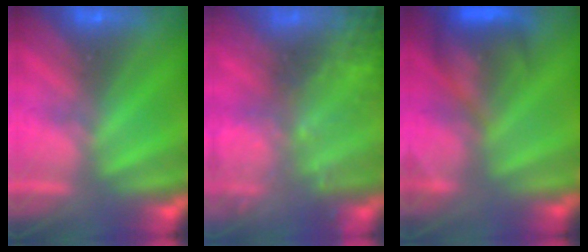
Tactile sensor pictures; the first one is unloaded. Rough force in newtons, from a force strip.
{"total": 9.0}
{"total": 5.9}